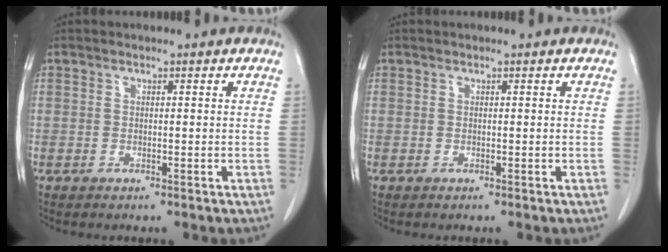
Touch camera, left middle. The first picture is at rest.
{"total": 0.0}